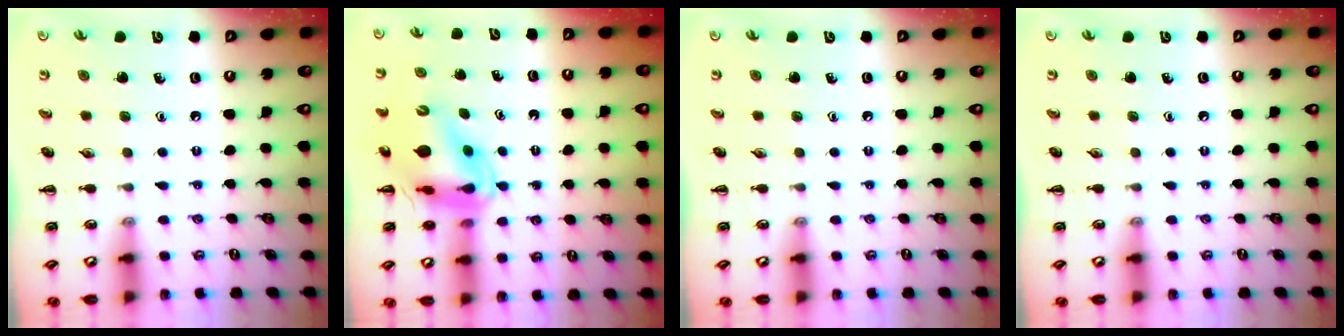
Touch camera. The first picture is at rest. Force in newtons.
{"total": 12.8, "press": 12.0, "slide": 4.3}
{"total": 0.0}
{"total": 0.0}